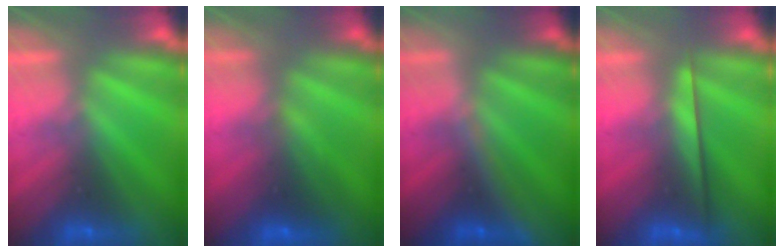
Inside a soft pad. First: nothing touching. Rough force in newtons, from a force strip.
{"total": 5.8}
{"total": 3.4}
{"total": 2.3}